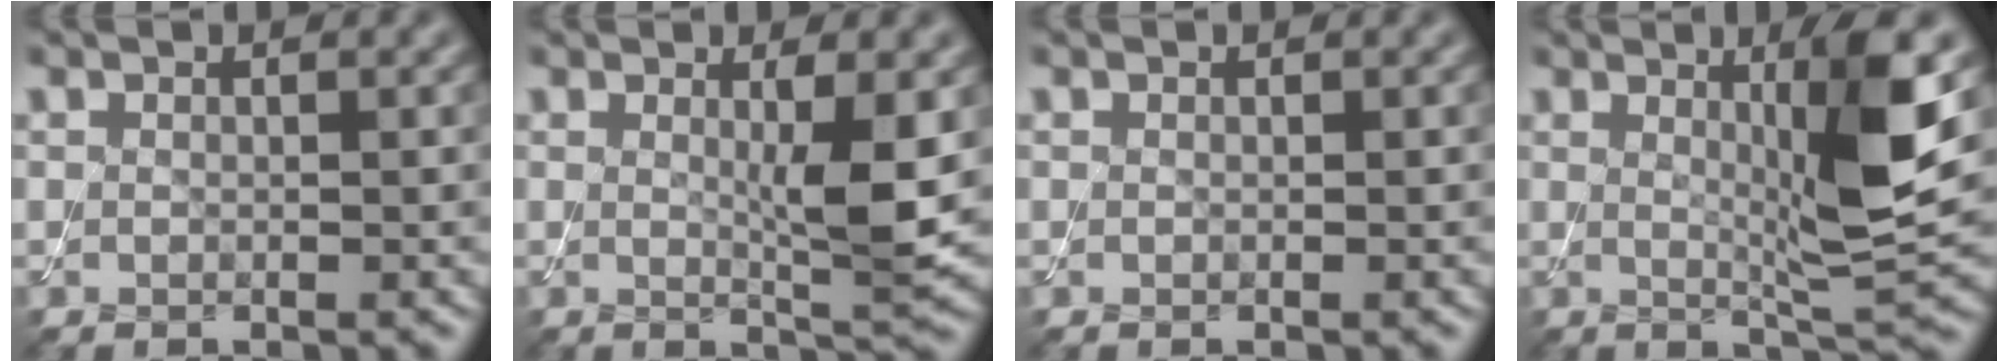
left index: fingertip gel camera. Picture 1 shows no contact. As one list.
[{"total": 3.9, "force": [0.6, 0.5, 3.8], "torque": [-0.060, -0.012, 0.010]}, {"total": 0.0}, {"total": 7.2, "force": [1.6, 0.9, 6.9], "torque": [-0.102, -0.011, 0.031]}]